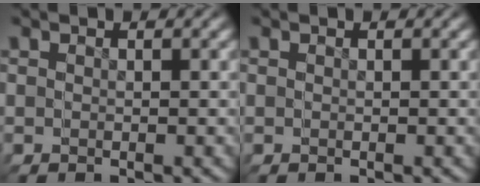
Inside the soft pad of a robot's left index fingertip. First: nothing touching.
{"total": 0.0}